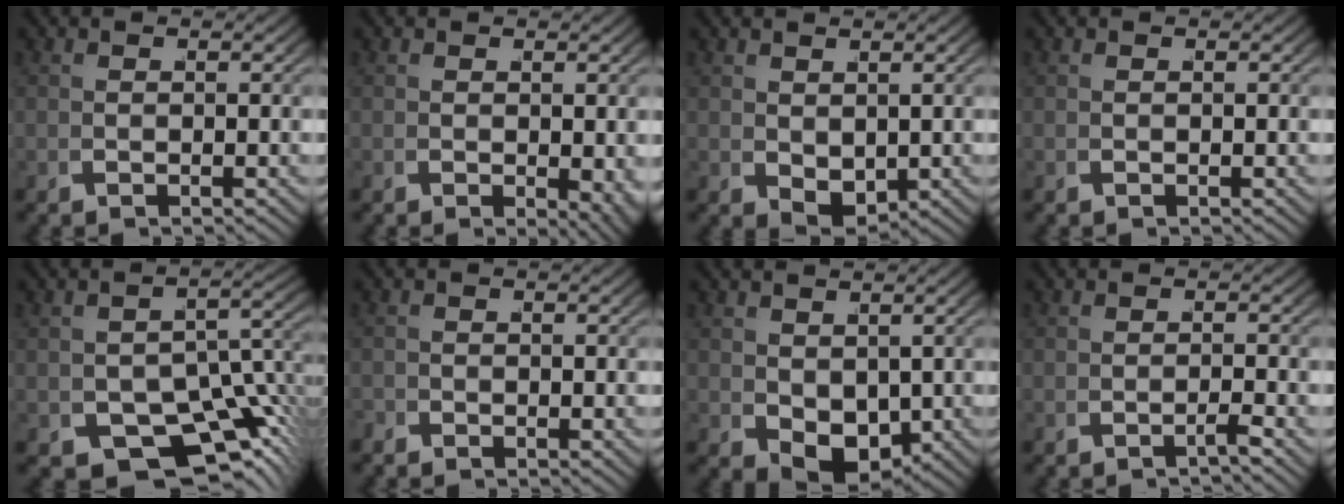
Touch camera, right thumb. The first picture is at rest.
{"total": 2.5, "force": [-0.2, 1.2, 2.1], "torque": [-0.022, -0.013, 0.005]}
{"total": 2.5, "force": [0.5, 1.6, 1.8], "torque": [-0.033, -0.016, 0.027]}
{"total": 0.0}
{"total": 11.4, "force": [-5.8, 7.0, 6.9], "torque": [-0.112, -0.049, -0.065]}
{"total": 0.7, "force": [-0.7, 0.0, -0.2], "torque": [0.010, -0.005, -0.015]}
{"total": 4.2, "force": [0.1, 2.8, 3.1], "torque": [-0.060, -0.029, 0.026]}
{"total": 1.0, "force": [-0.9, -0.2, 0.6], "torque": [-0.008, 0.005, -0.017]}